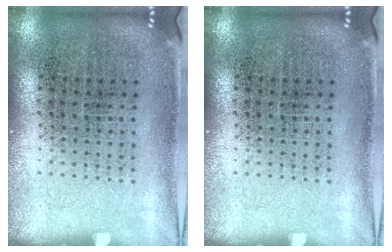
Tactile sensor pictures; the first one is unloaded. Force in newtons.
{"total": 0.0}